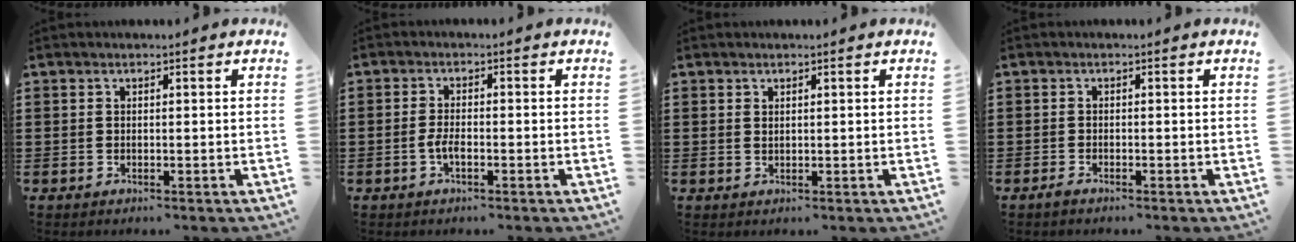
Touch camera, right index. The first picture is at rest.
{"total": 2.5, "force": [-1.0, 0.7, 2.1], "torque": [-0.053, -0.004, -0.023]}
{"total": 0.5, "force": [0.4, 0.2, 0.3], "torque": [-0.006, 0.001, 0.008]}
{"total": 0.8, "force": [-0.8, 0.0, 0.1], "torque": [-0.004, -0.005, -0.015]}